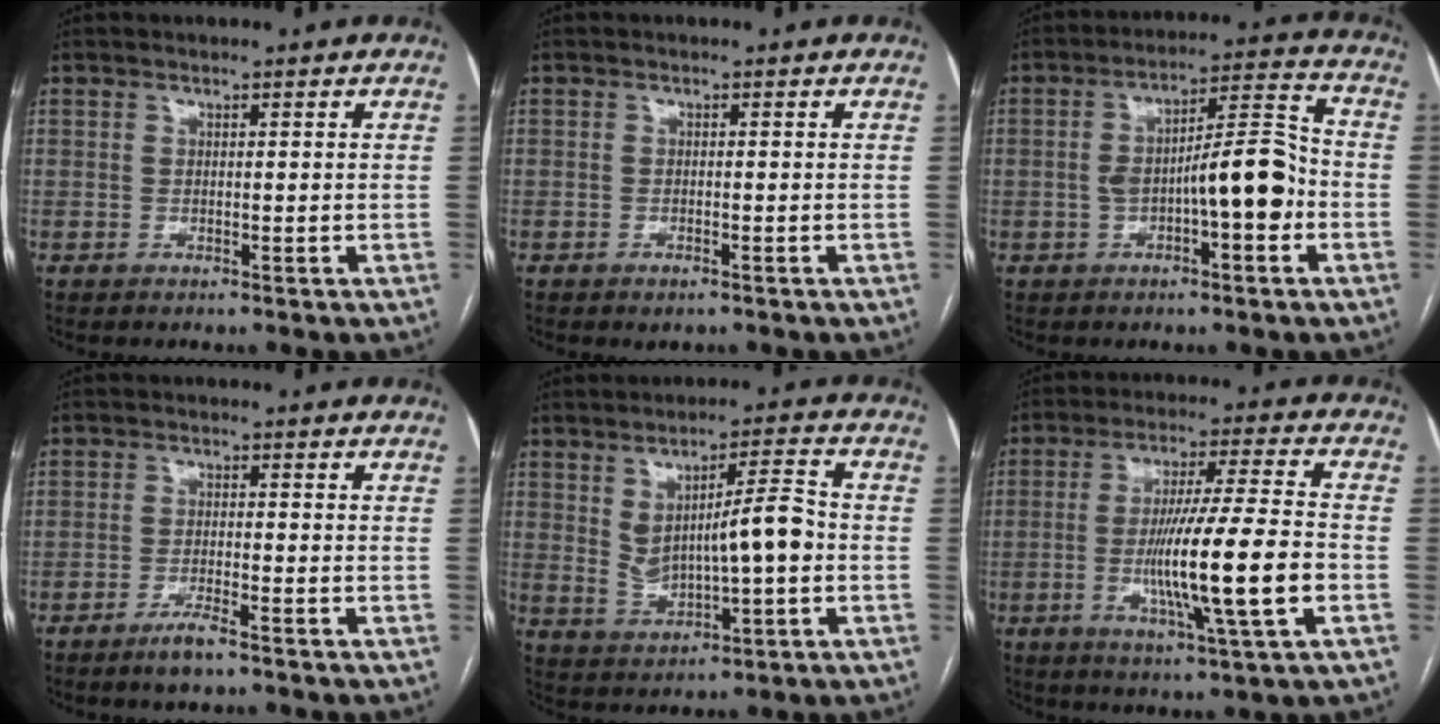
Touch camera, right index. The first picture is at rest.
{"total": 1.0, "force": [-0.6, 0.3, 0.7], "torque": [-0.014, -0.003, -0.002]}
{"total": 10.4, "force": [-2.1, 2.4, 9.8], "torque": [-0.161, 0.034, -0.029]}
{"total": 3.3, "force": [-2.4, 0.1, 2.3], "torque": [-0.050, -0.006, -0.043]}
{"total": 9.0, "force": [0.5, 2.2, 8.7], "torque": [-0.148, 0.016, 0.022]}
{"total": 14.7, "force": [-3.2, -0.2, 14.3], "torque": [-0.257, -0.008, -0.055]}